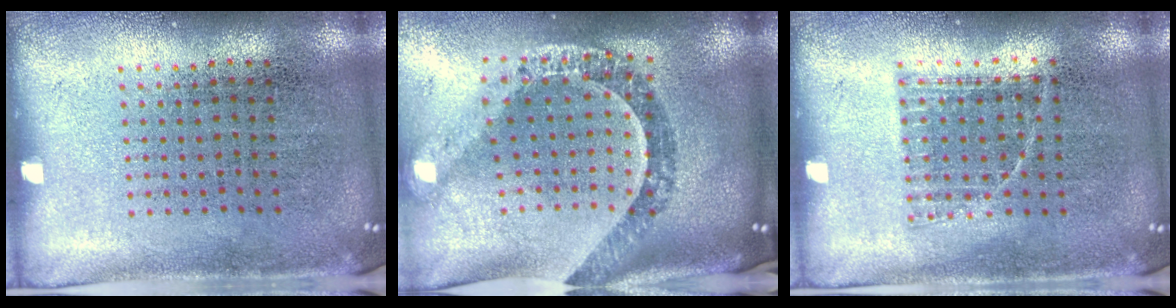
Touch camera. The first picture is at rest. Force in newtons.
{"total": 2.0, "press": 1.8, "slide": 0.9}
{"total": 0.8, "press": 0.7, "slide": 0.3}